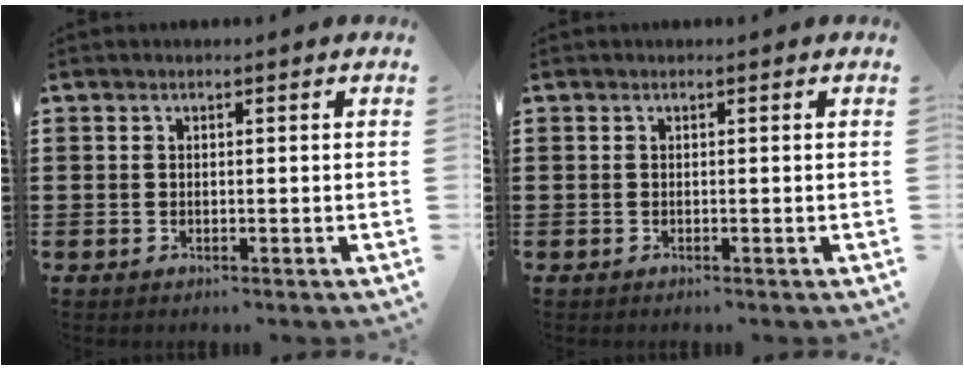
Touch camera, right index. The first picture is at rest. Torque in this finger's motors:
{"motor_torque": [0.12, -0.11, 0.00, 0.01]}